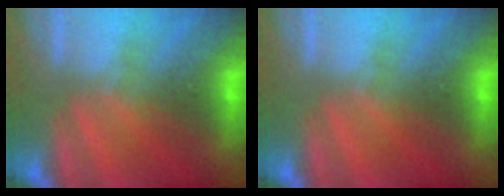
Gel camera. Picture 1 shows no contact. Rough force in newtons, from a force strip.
{"total": 0.0}